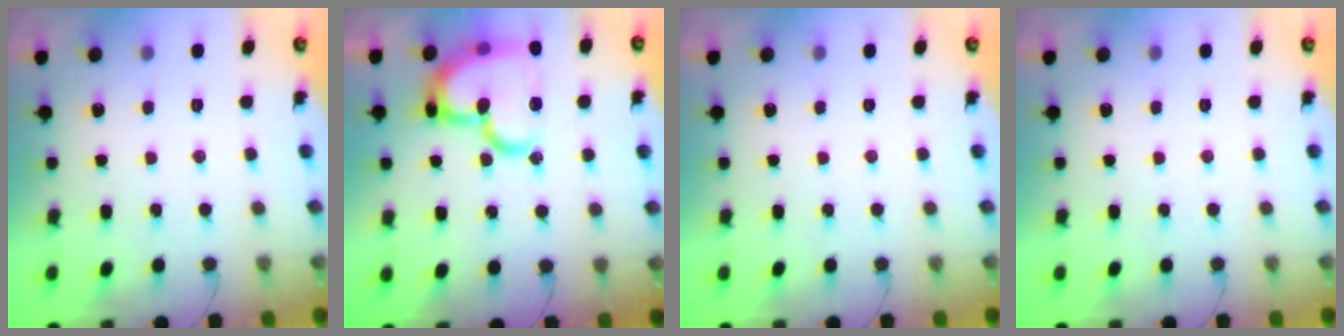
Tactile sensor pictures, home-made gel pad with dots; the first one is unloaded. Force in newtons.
{"total": 24.5, "press": 24.4, "slide": 2.5}
{"total": 0.0}
{"total": 0.0}